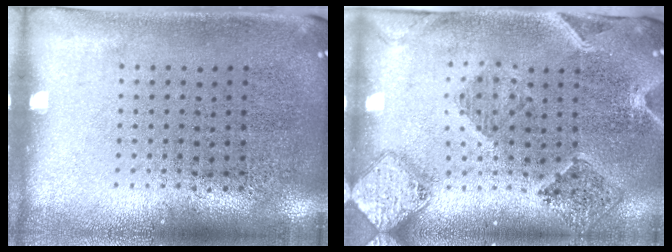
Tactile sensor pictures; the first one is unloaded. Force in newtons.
{"total": 1.6, "press": 1.5, "slide": 0.4}